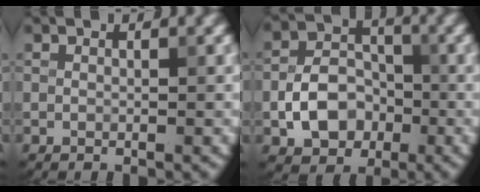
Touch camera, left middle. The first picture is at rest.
{"total": 5.4, "force": [-1.7, 4.0, 3.2], "torque": [-0.050, 0.001, -0.029]}